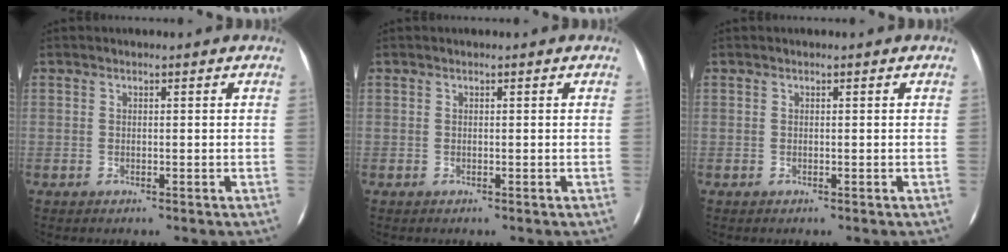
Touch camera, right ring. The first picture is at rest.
{"total": 0.0}
{"total": 0.0}